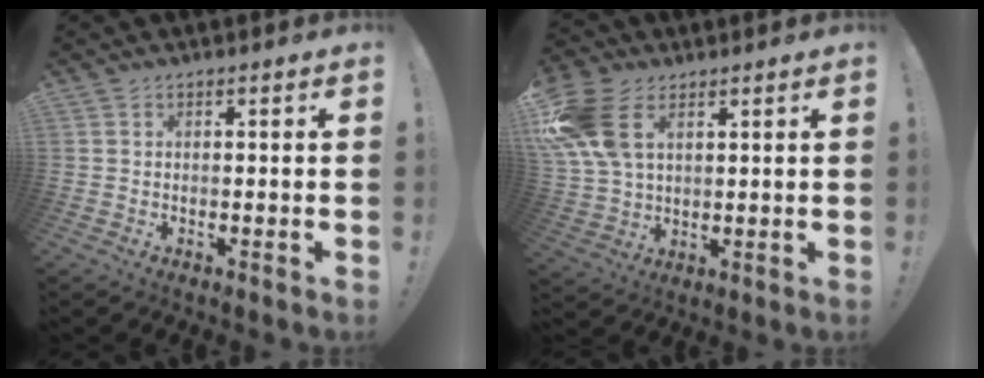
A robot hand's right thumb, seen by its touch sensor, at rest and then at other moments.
{"total": 15.0, "force": [5.9, 9.6, 9.9], "torque": [-0.197, -0.012, 0.115]}